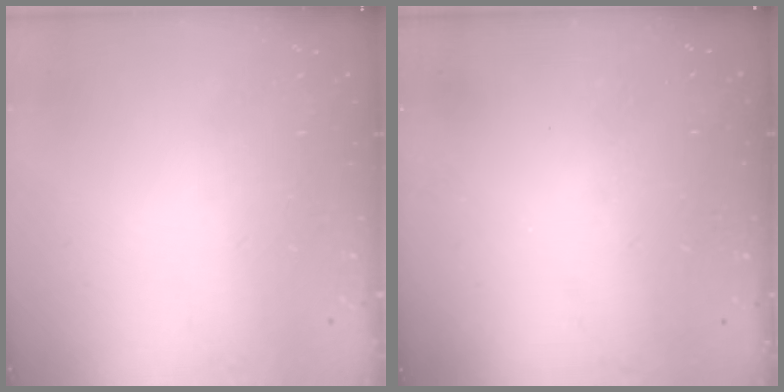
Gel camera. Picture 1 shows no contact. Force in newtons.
{"total": 3.3, "press": 3.3, "slide": 0.1}